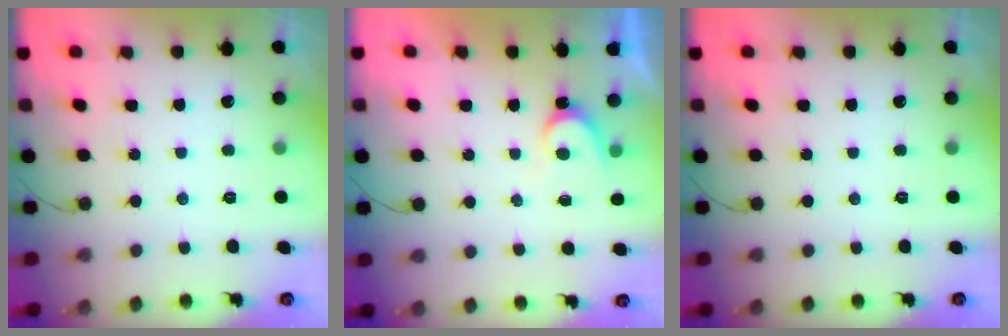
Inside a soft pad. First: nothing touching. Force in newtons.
{"total": 4.9, "press": 4.8, "slide": 0.5}
{"total": 0.0}